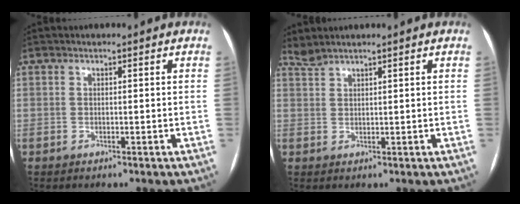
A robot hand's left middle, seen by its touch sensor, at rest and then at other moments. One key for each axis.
{"total": 1.8, "fx": 1.7, "fy": -0.2, "fz": 0.1, "tx": -0.008, "ty": 0.012, "tz": 0.043}